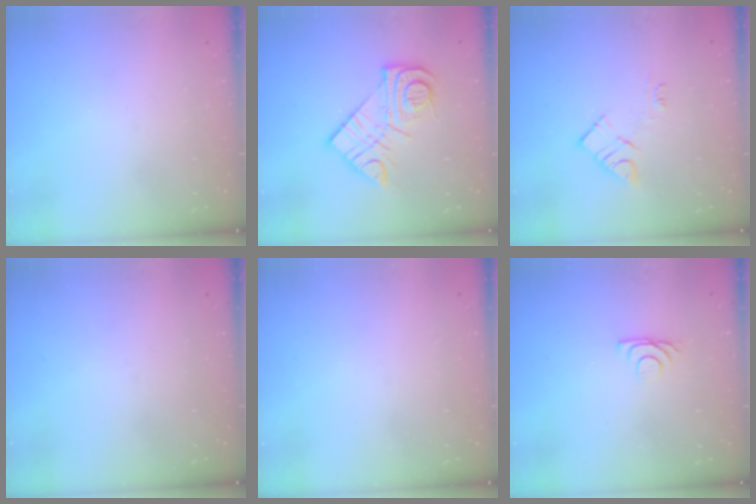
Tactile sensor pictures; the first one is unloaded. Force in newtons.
{"total": 14.1, "press": 14.1, "slide": 1.0}
{"total": 8.7, "press": 8.7, "slide": 0.3}
{"total": 0.0}
{"total": 0.0}
{"total": 5.3, "press": 5.3, "slide": 0.6}